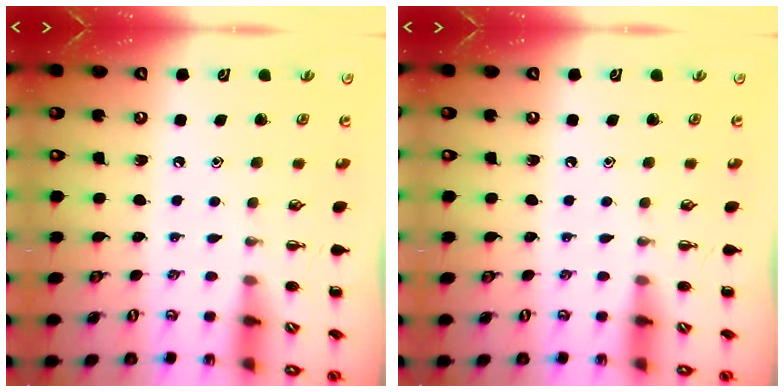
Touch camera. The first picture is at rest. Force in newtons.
{"total": 0.0}